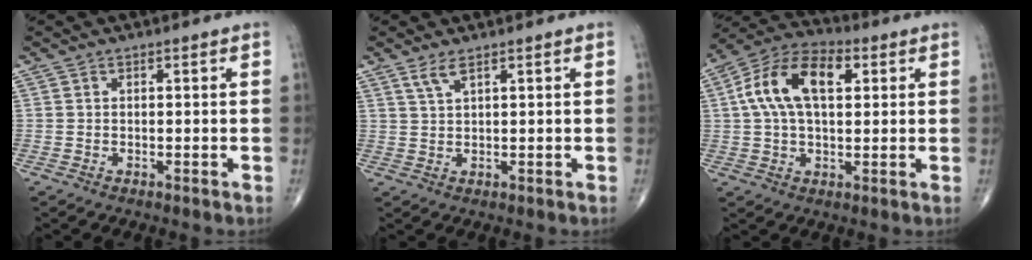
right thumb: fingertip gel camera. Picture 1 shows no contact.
{"total": 2.5, "force": [1.7, 0.6, 1.8], "torque": [-0.042, -0.004, 0.040]}
{"total": 14.1, "force": [3.3, 7.8, 11.3], "torque": [-0.211, 0.027, 0.053]}